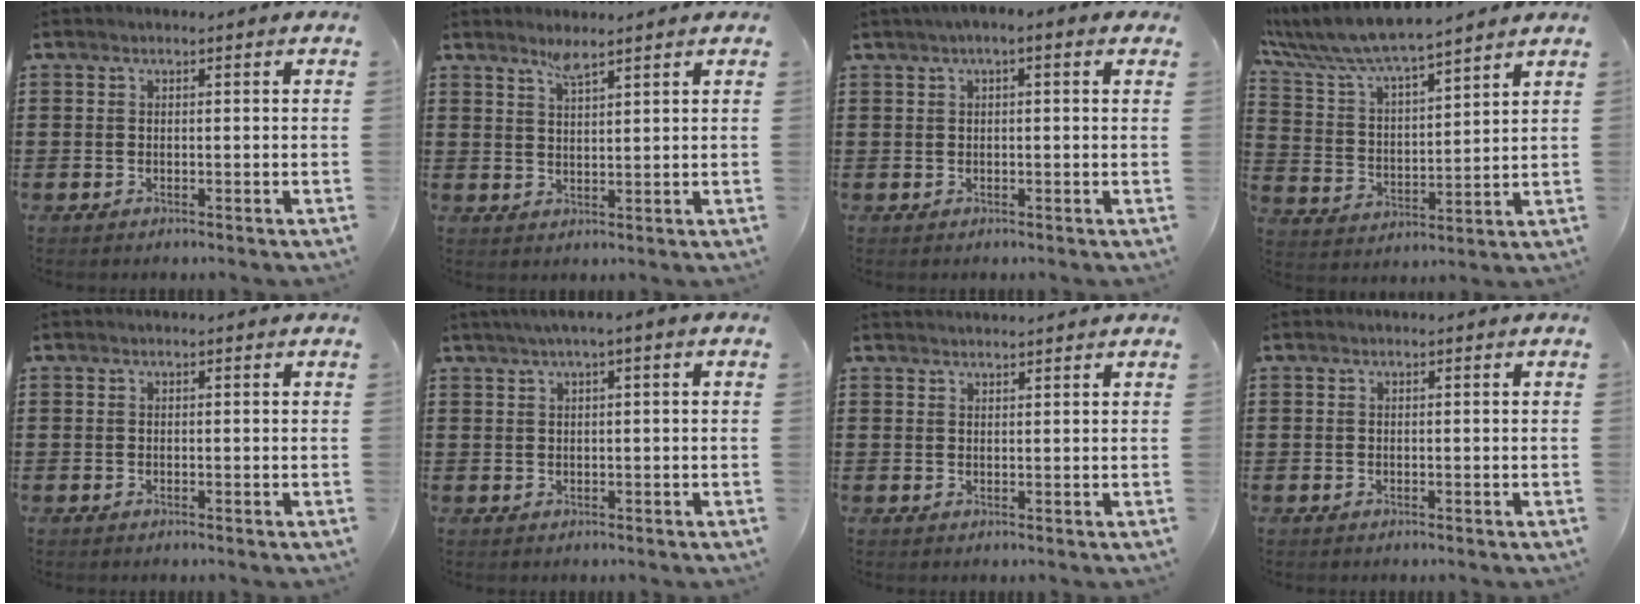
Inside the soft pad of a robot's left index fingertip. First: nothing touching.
{"total": 2.8, "force": [2.4, 0.1, 1.4], "torque": [-0.033, -0.001, 0.044]}
{"total": 1.7, "force": [0.2, 0.3, 1.7], "torque": [-0.031, 0.000, 0.003]}
{"total": 7.0, "force": [6.5, 0.7, 2.7], "torque": [-0.082, -0.037, 0.110]}
{"total": 0.0}
{"total": 1.6, "force": [0.3, 0.1, 1.5], "torque": [-0.027, -0.001, 0.005]}
{"total": 1.2, "force": [1.2, 0.1, 0.0], "torque": [-0.001, -0.001, 0.025]}
{"total": 0.0}